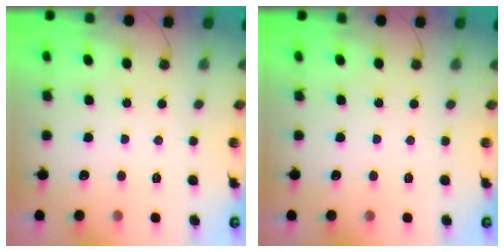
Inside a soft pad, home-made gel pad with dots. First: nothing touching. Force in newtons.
{"total": 0.0}